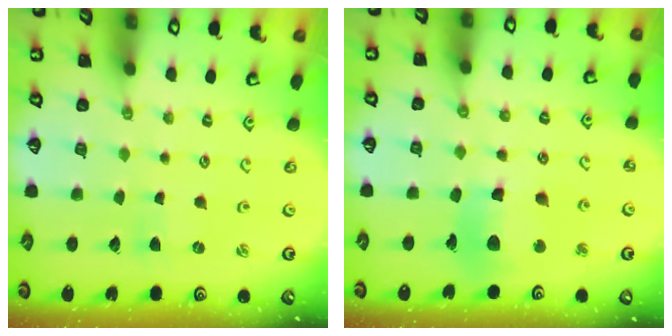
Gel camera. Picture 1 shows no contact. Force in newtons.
{"total": 13.1, "press": 13.0, "slide": 1.6}